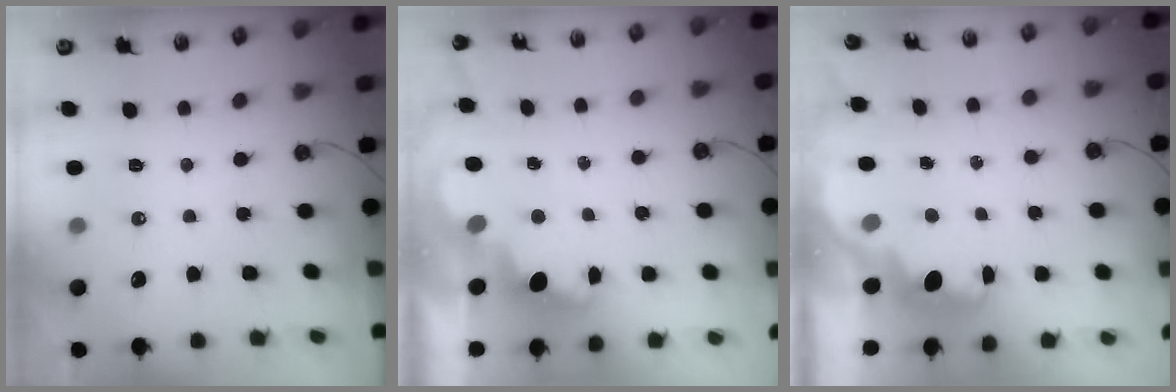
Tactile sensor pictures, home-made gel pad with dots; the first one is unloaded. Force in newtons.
{"total": 3.6, "press": 3.5, "slide": 0.8}
{"total": 2.1, "press": 2.1, "slide": 0.4}